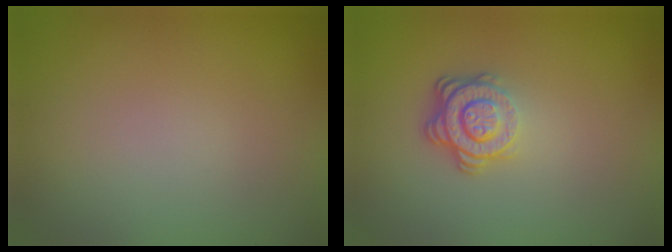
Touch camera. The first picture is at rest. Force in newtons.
{"total": 3.7, "press": 2.7, "slide": 2.5}